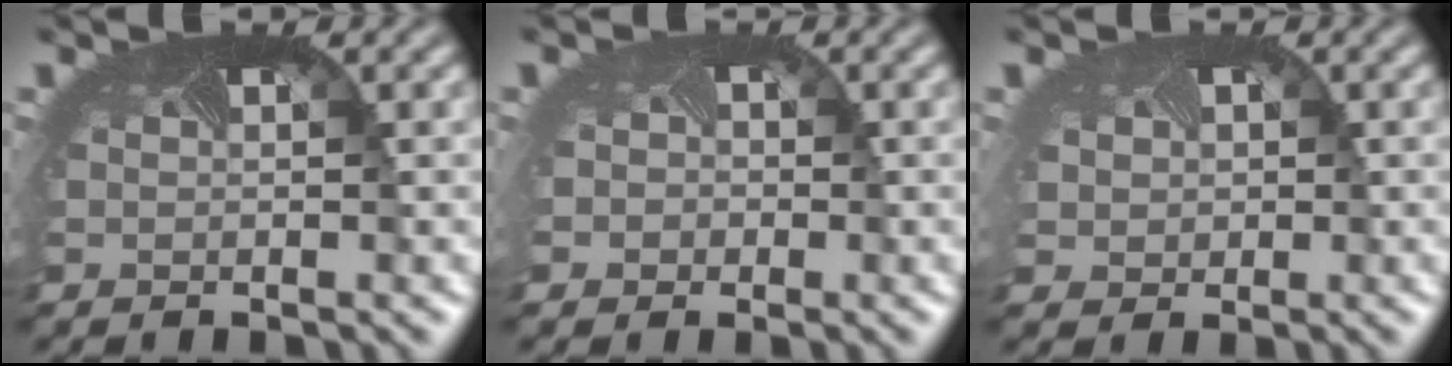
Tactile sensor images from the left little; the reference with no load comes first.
{"total": 2.1, "force": [-0.3, 1.9, 0.7], "torque": [-0.004, -0.002, -0.011]}
{"total": 1.7, "force": [0.3, 1.7, 0.3], "torque": [-0.014, -0.005, 0.005]}